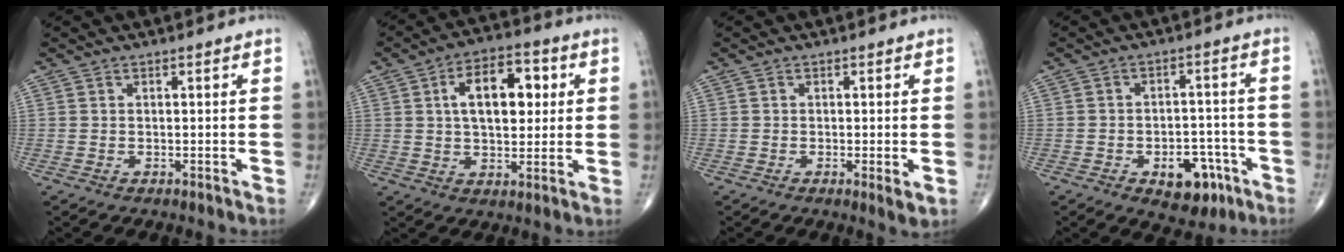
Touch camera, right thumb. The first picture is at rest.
{"total": 12.8, "force": [2.9, 7.1, 10.3], "torque": [-0.134, 0.006, 0.043]}
{"total": 2.3, "force": [-0.5, 0.4, 2.2], "torque": [-0.039, -0.010, -0.012]}
{"total": 9.5, "force": [-4.6, 5.6, 6.1], "torque": [-0.050, 0.033, -0.057]}